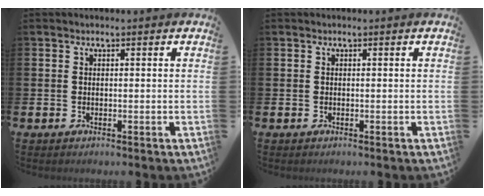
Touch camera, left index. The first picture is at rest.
{"total": 0.0}